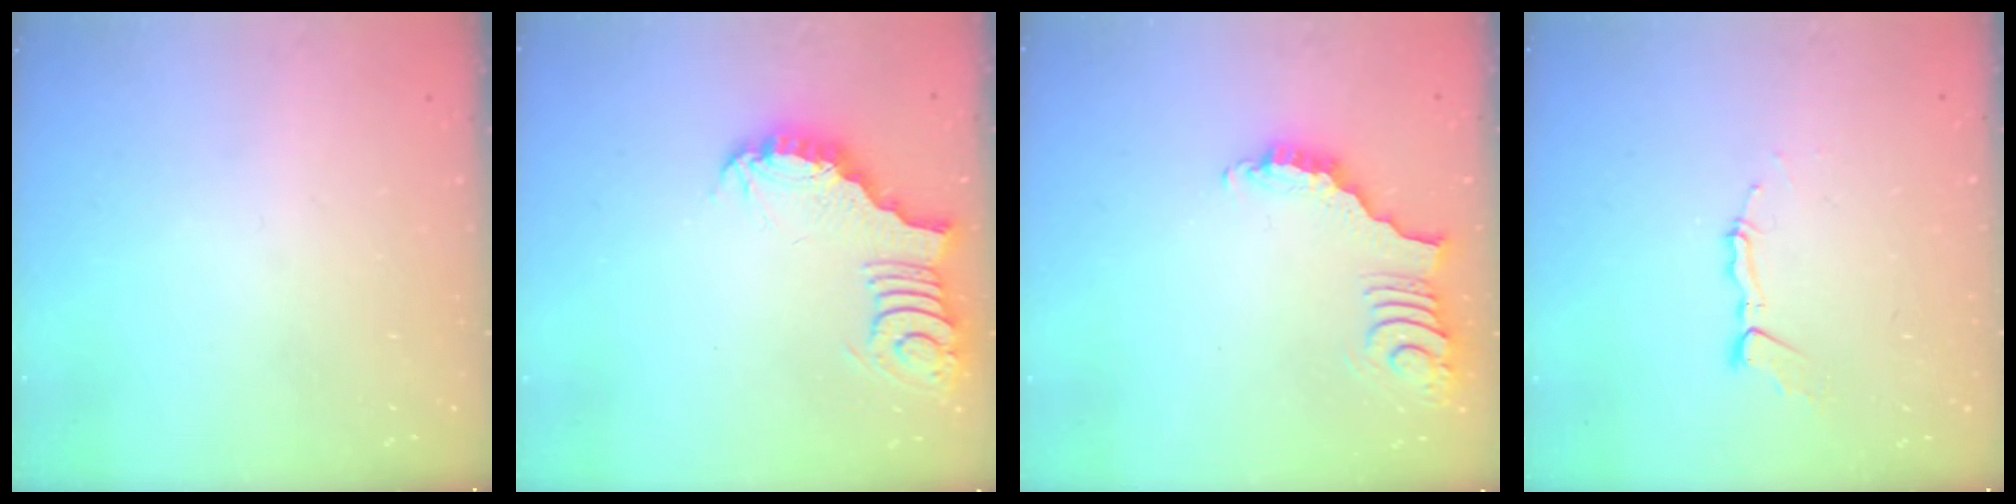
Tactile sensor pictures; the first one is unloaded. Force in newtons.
{"total": 3.7, "press": 3.6, "slide": 0.6}
{"total": 3.8, "press": 3.7, "slide": 0.6}
{"total": 4.5, "press": 4.5, "slide": 0.2}